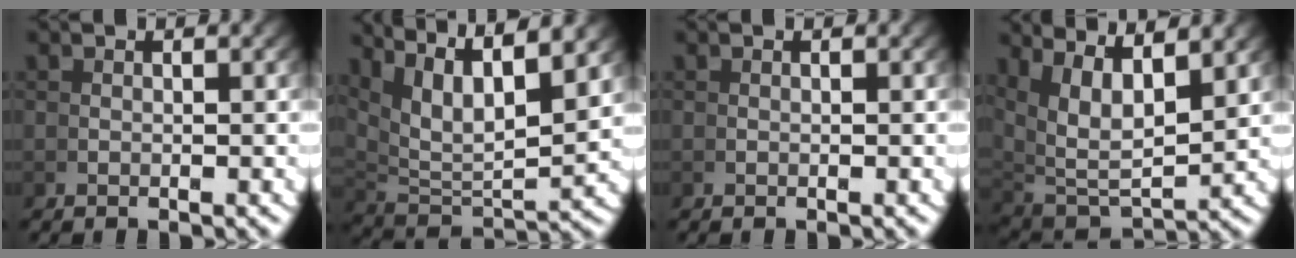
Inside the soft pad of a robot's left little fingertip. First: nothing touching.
{"total": 9.3, "force": [3.8, 4.8, 7.0], "torque": [-0.135, -0.009, 0.075]}
{"total": 0.0}
{"total": 9.3, "force": [2.5, 5.8, 6.9], "torque": [-0.139, -0.023, 0.053]}